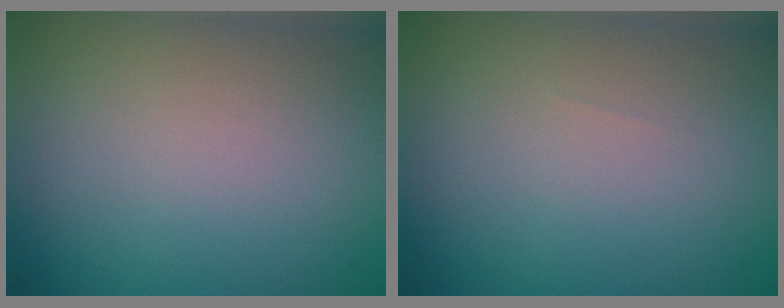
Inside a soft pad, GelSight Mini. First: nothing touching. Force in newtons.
{"total": 0.0}